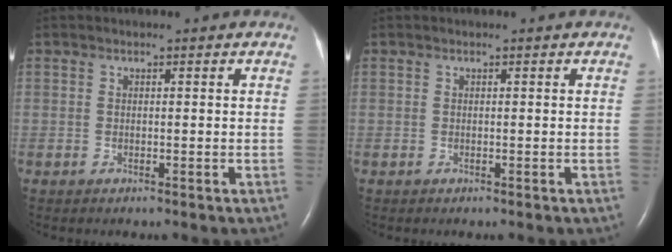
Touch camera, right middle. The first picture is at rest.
{"total": 0.0}